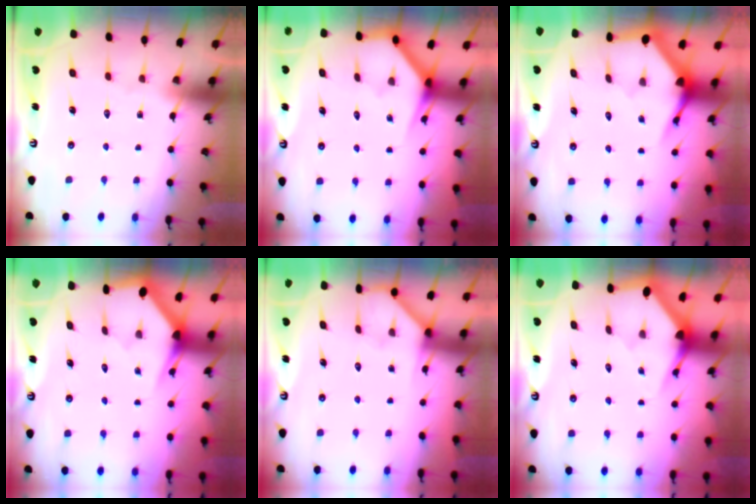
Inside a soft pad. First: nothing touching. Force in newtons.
{"total": 3.6, "press": 3.6, "slide": 0.3}
{"total": 3.8, "press": 3.7, "slide": 0.4}
{"total": 3.0, "press": 3.0, "slide": 0.2}
{"total": 2.9, "press": 2.9, "slide": 0.5}
{"total": 3.3, "press": 3.3, "slide": 0.1}